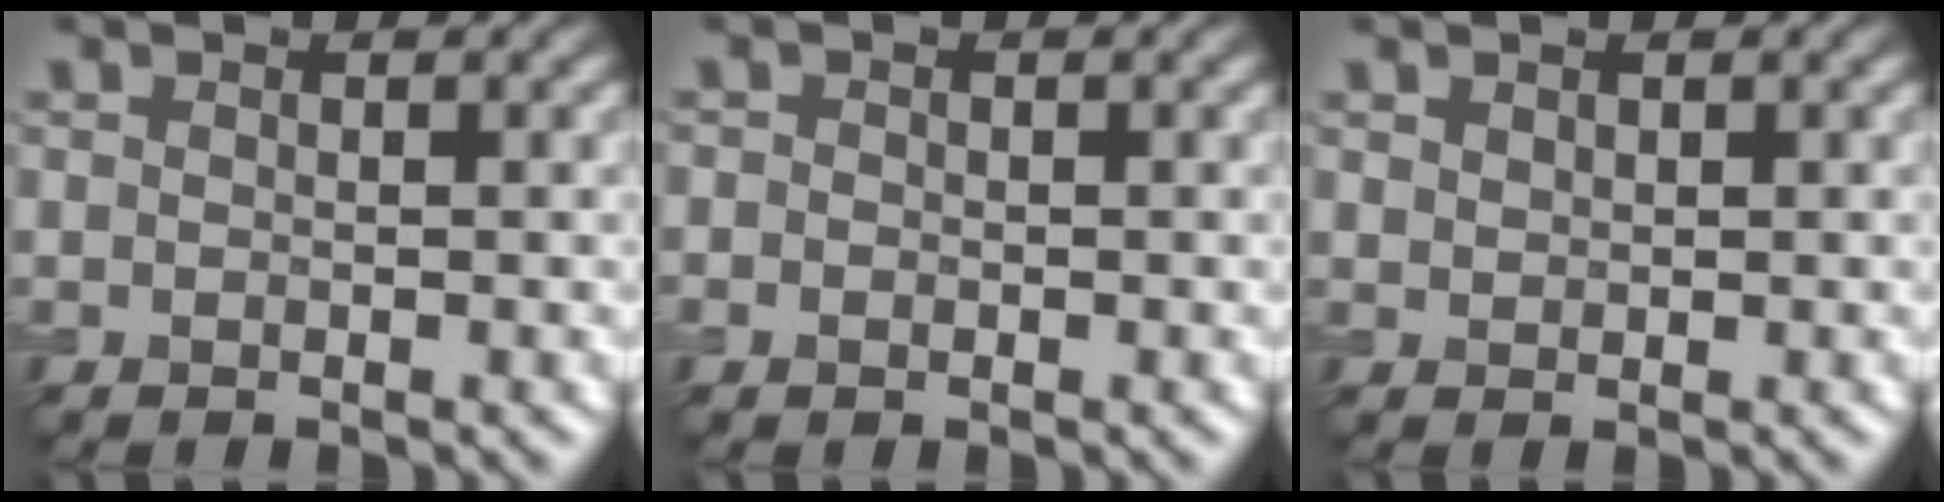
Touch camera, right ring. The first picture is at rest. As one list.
[{"total": 0.8, "force": [-0.3, 0.7, 0.3], "torque": [-0.003, -0.003, -0.006]}, {"total": 0.7, "force": [0.5, 0.4, 0.1], "torque": [-0.005, -0.001, 0.013]}]